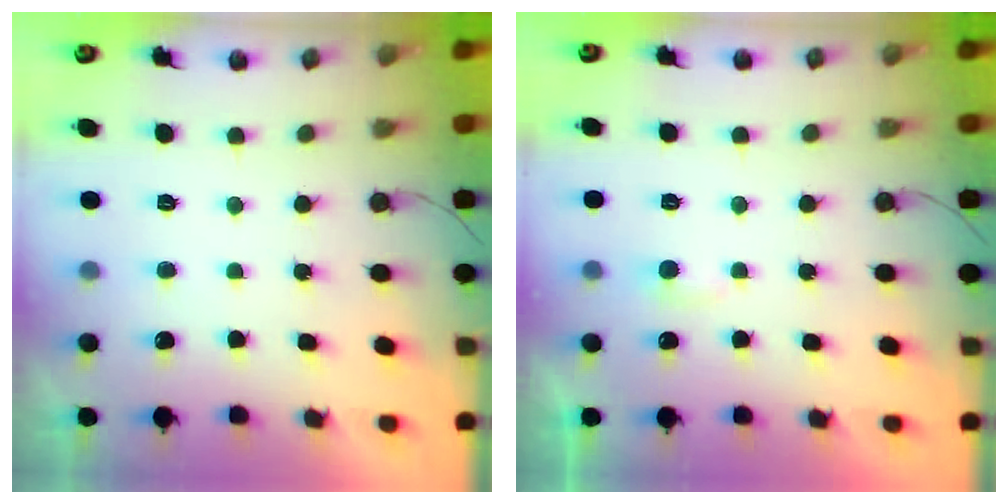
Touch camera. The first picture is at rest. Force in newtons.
{"total": 2.7, "press": 2.7, "slide": 0.2}